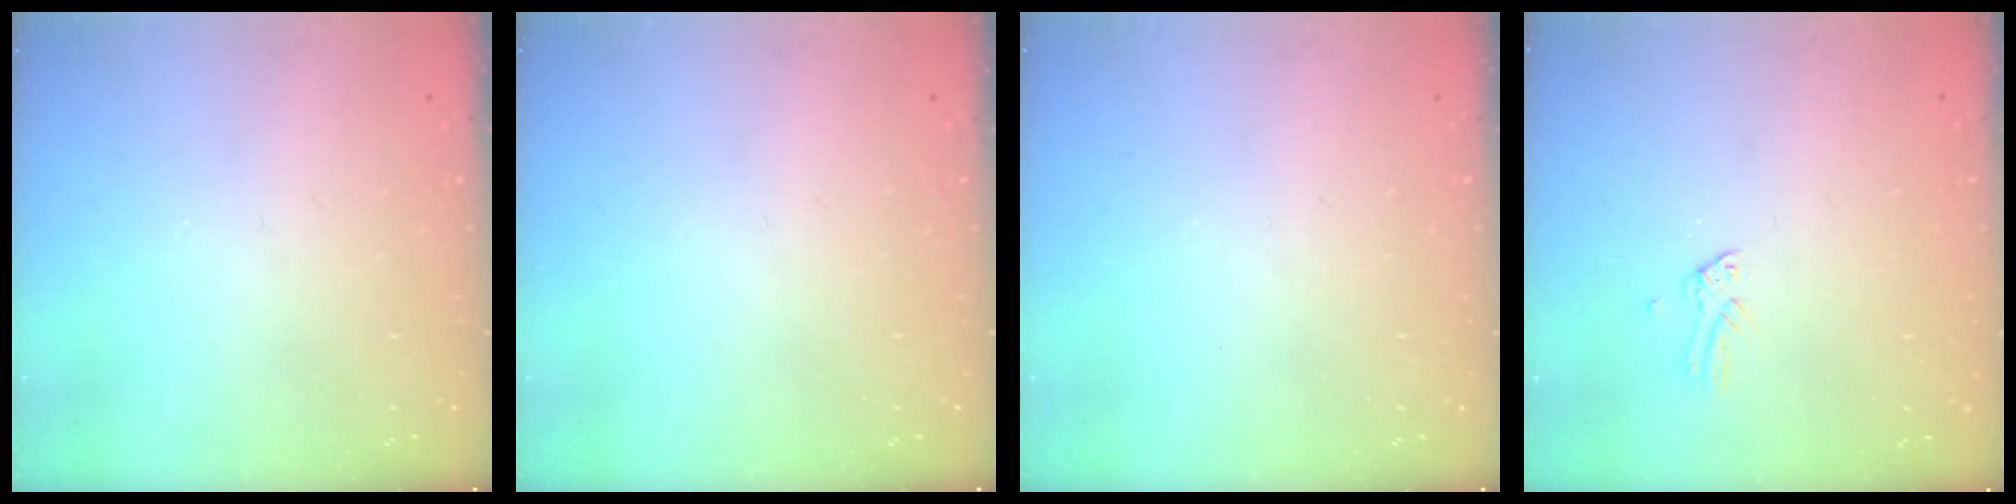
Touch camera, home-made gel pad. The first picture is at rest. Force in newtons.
{"total": 0.0}
{"total": 0.0}
{"total": 0.0}